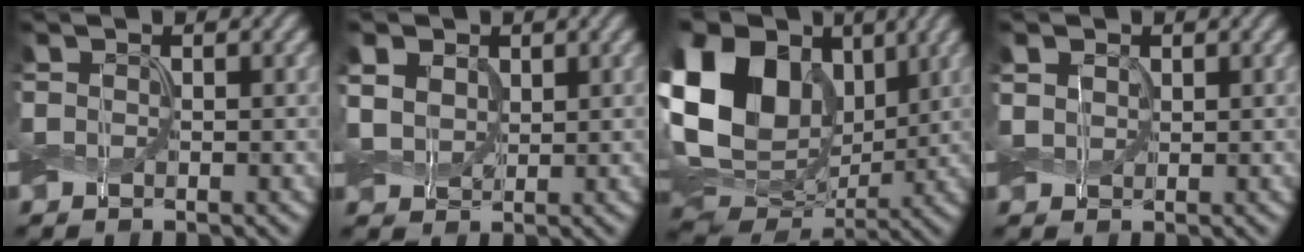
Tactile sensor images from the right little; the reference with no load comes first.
{"total": 4.5, "force": [1.3, 3.5, 2.5], "torque": [-0.084, 0.007, 0.017]}
{"total": 19.8, "force": [5.2, 14.4, 12.6], "torque": [-0.260, 0.048, 0.091]}
{"total": 1.7, "force": [0.5, 1.3, 0.8], "torque": [-0.026, 0.000, 0.007]}